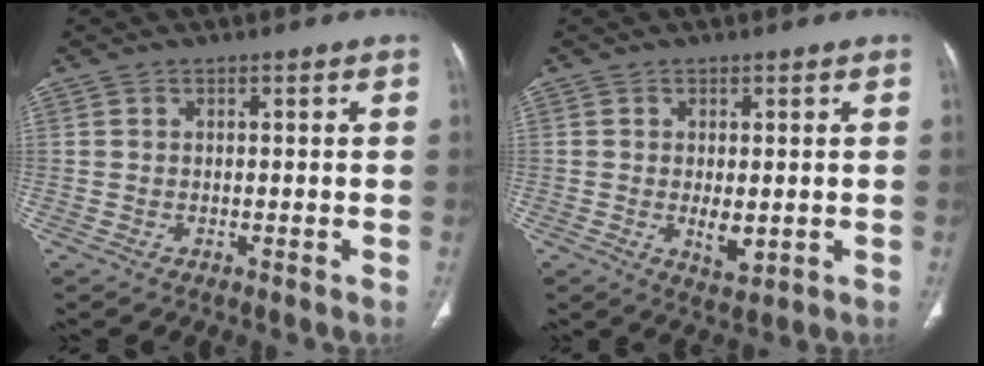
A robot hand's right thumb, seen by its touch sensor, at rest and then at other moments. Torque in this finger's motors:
{"motor_torque": [2.70, 2.31, 0.88, -0.81, 0.17]}